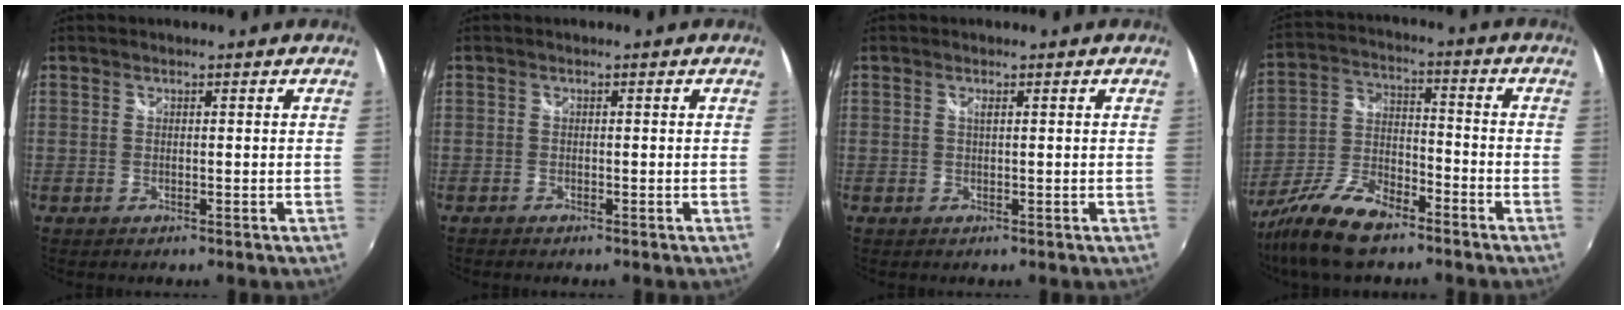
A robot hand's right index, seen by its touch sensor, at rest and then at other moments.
{"total": 0.9, "force": [-0.8, 0.3, 0.1], "torque": [-0.007, -0.003, -0.017]}
{"total": 0.6, "force": [0.2, -0.1, 0.6], "torque": [-0.011, 0.002, 0.003]}
{"total": 14.0, "force": [-10.2, 5.2, 8.1], "torque": [-0.182, -0.014, -0.197]}